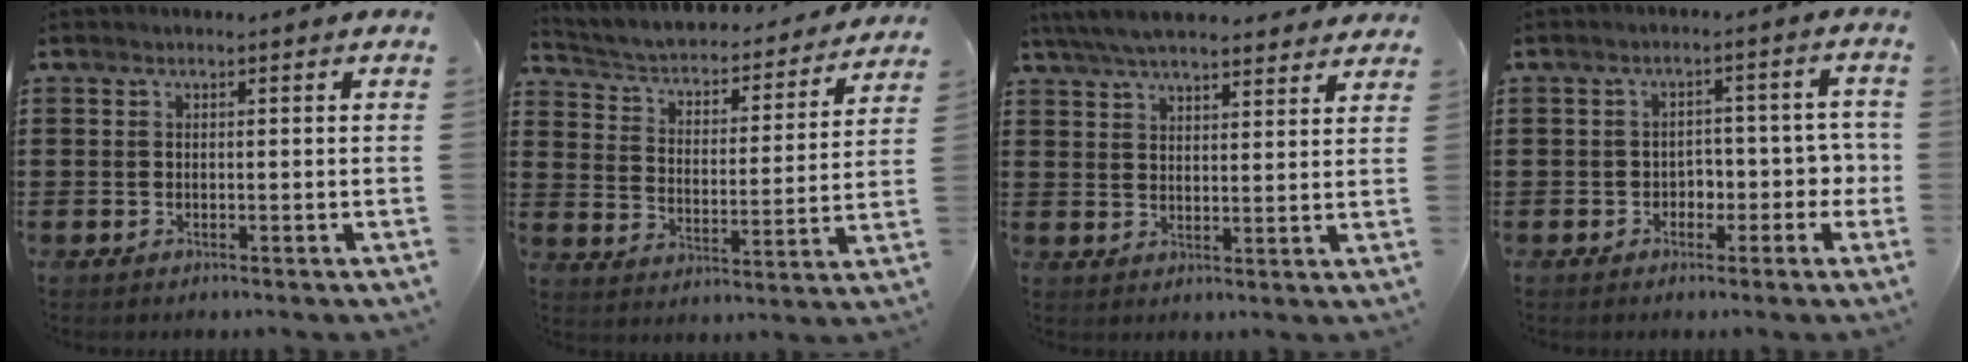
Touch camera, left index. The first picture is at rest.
{"total": 3.1, "force": [2.7, 1.0, 1.0], "torque": [-0.039, -0.026, 0.035]}
{"total": 6.1, "force": [5.7, 0.7, 2.2], "torque": [-0.059, -0.016, 0.106]}
{"total": 3.6, "force": [-1.3, 2.9, 1.8], "torque": [-0.038, 0.005, -0.033]}